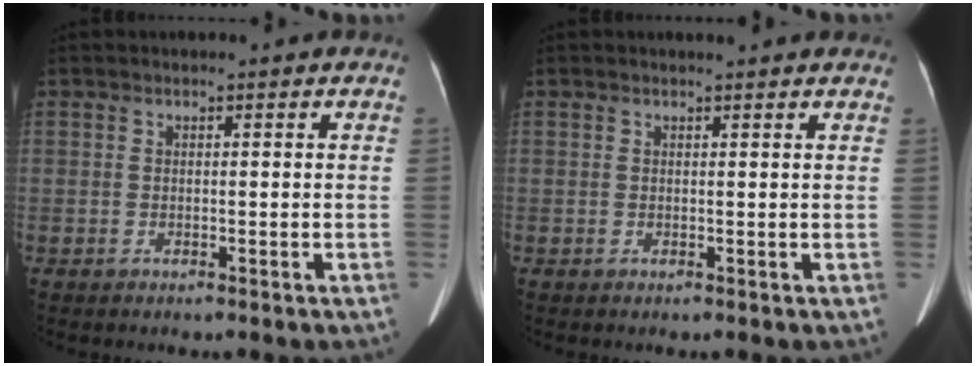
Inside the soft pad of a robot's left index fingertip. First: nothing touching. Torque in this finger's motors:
{"motor_torque": [-0.37, 0.01, -0.27, -0.06]}